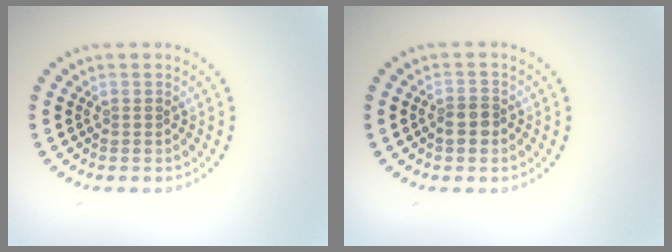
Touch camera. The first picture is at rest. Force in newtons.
{"total": 1.9, "press": 1.7, "slide": 0.8}